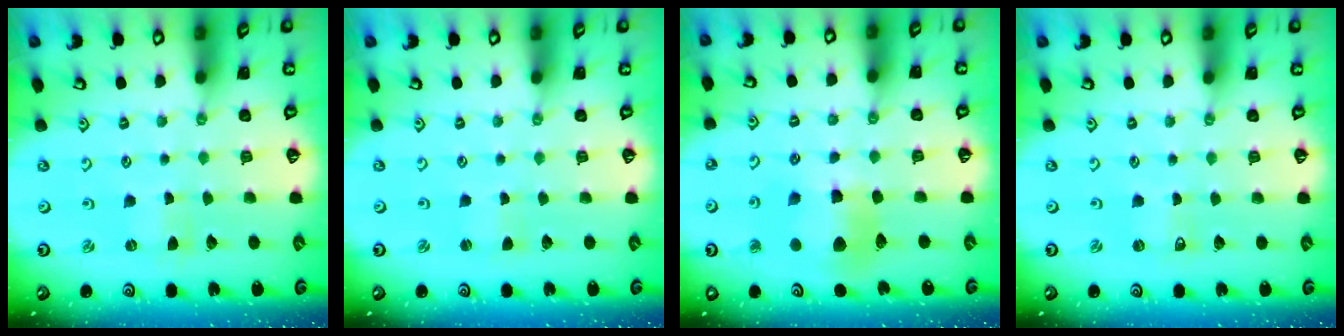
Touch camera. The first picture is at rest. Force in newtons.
{"total": 1.5, "press": 1.4, "slide": 0.3}
{"total": 11.1, "press": 11.0, "slide": 1.4}
{"total": 0.6, "press": 0.6, "slide": 0.0}